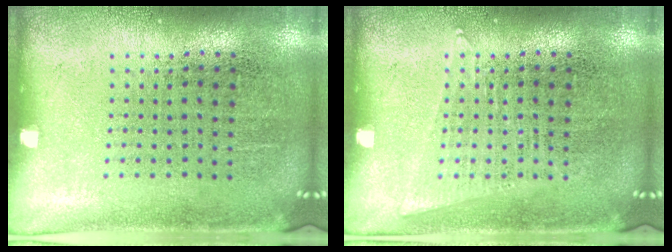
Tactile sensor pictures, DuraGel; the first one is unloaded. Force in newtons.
{"total": 1.0, "press": 1.0, "slide": 0.1}